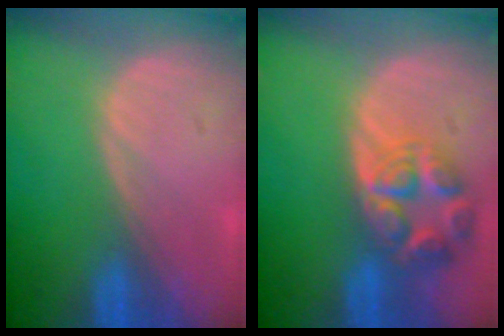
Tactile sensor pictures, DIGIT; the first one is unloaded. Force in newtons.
{"total": 7.6, "press": 6.7, "slide": 3.6}